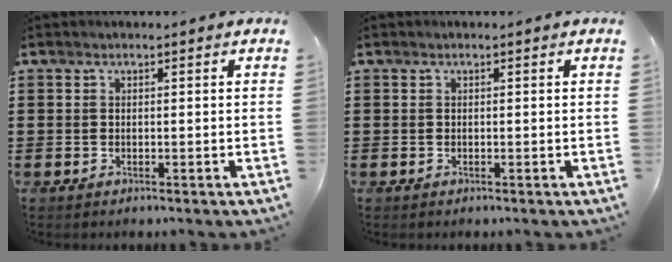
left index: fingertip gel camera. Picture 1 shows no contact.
{"total": 0.0}